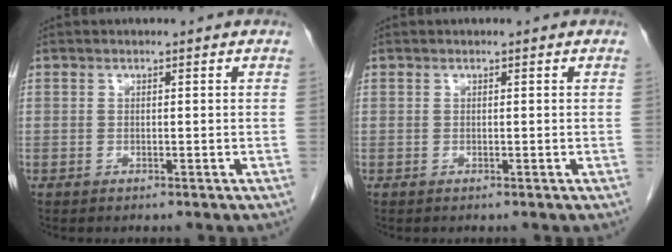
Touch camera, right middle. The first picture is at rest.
{"total": 0.0}